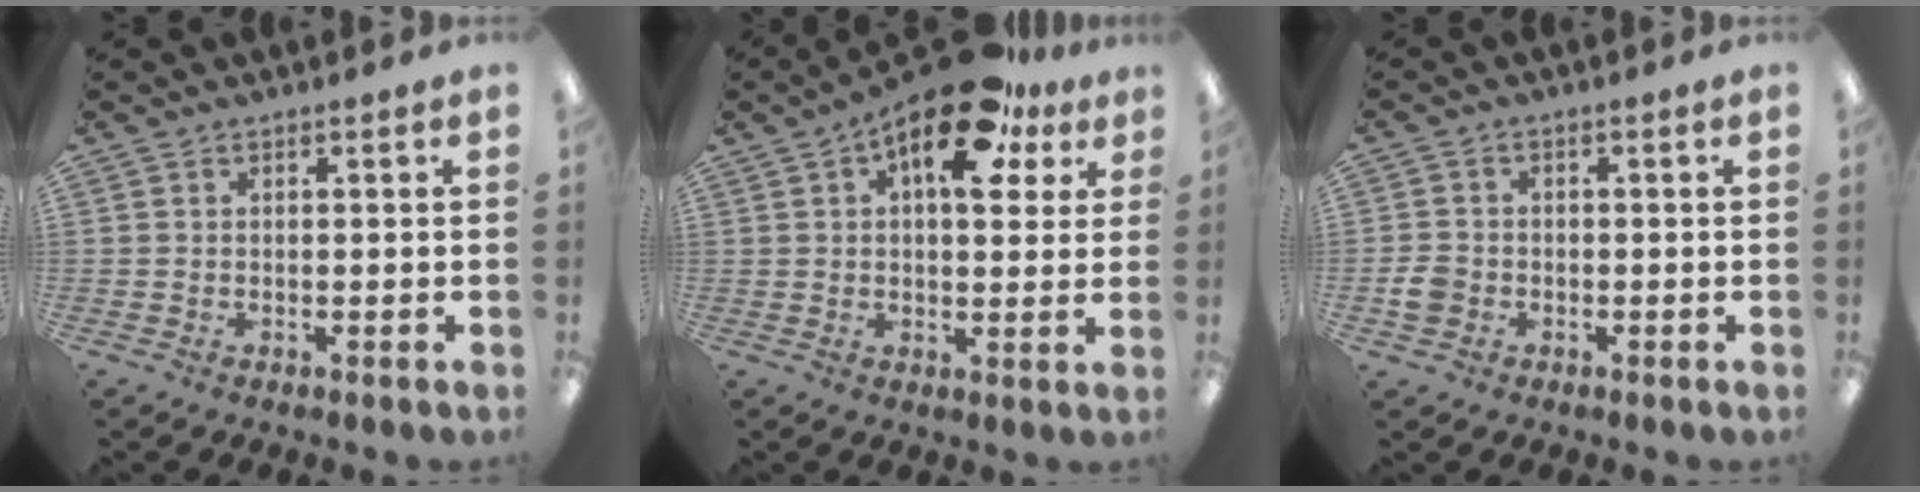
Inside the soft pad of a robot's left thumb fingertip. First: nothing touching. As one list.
[{"total": 16.9, "force": [8.7, 7.4, 12.4], "torque": [-0.177, -0.031, 0.140]}, {"total": 3.6, "force": [-1.1, 3.1, 1.6], "torque": [-0.031, 0.005, -0.021]}]